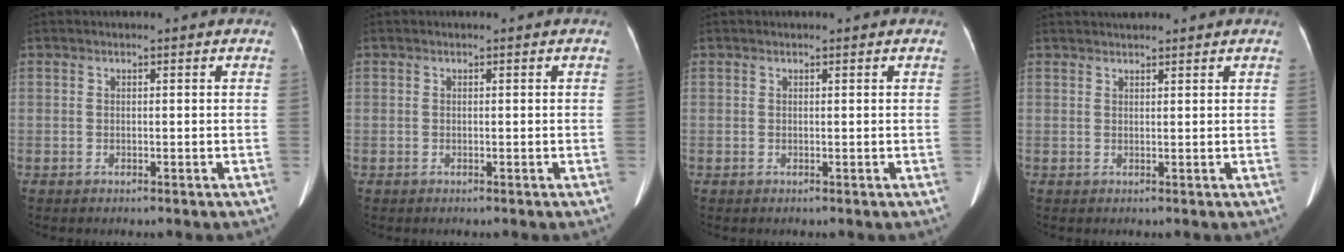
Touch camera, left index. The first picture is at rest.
{"total": 0.0}
{"total": 0.6, "force": [0.6, 0.1, 0.3], "torque": [-0.004, 0.010, 0.009]}
{"total": 3.6, "force": [3.3, 0.5, 1.3], "torque": [-0.016, 0.031, 0.050]}